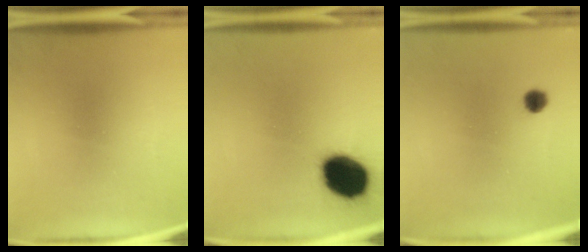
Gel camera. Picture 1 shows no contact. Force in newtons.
{"total": 15.9}
{"total": 2.3}